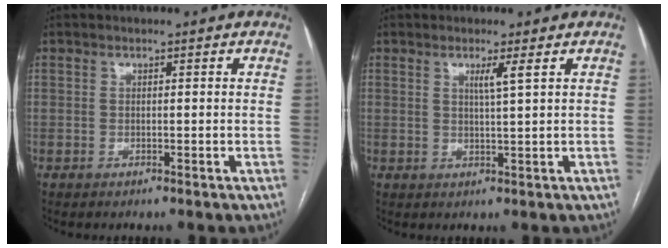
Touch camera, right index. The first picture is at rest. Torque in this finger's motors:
{"motor_torque": [0.03, 0.04, 0.00, 0.04]}